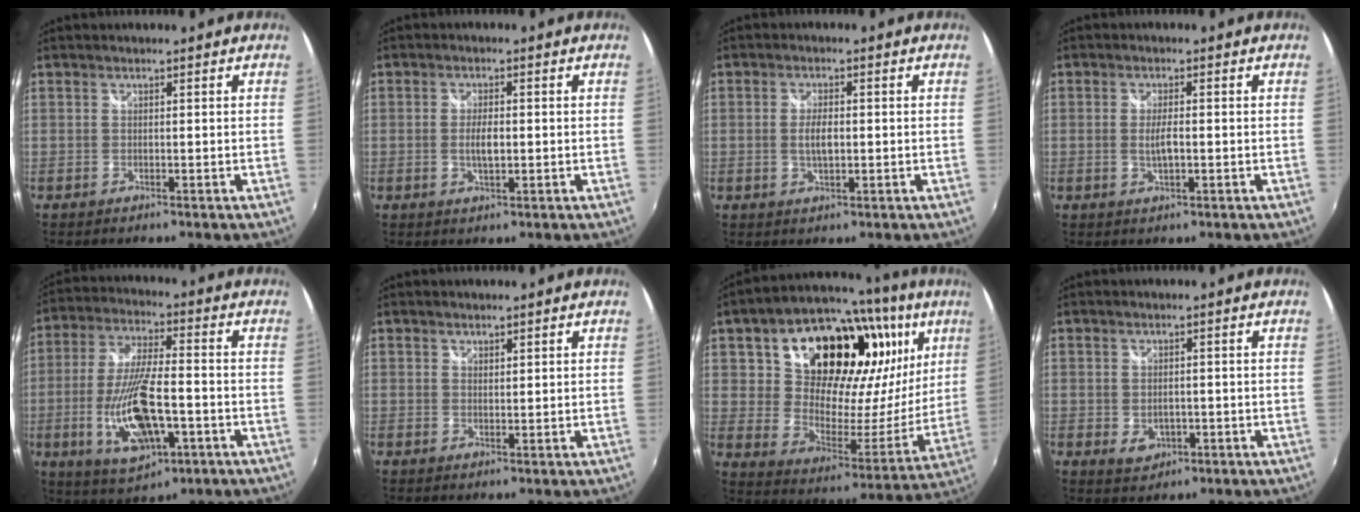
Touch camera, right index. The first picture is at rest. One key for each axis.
{"total": 3.5, "fx": -0.4, "fy": 1.3, "fz": 3.2, "tx": -0.058, "ty": -0.002, "tz": -0.006}
{"total": 3.6, "fx": -0.2, "fy": 1.4, "fz": 3.3, "tx": -0.060, "ty": -0.002, "tz": -0.004}
{"total": 3.1, "fx": -0.4, "fy": 0.8, "fz": 3.0, "tx": -0.054, "ty": -0.005, "tz": -0.006}
{"total": 16.2, "fx": -4.8, "fy": 6.1, "fz": 14.2, "tx": -0.293, "ty": -0.017, "tz": -0.076}
{"total": 1.1, "fx": 0.9, "fy": 0.6, "fz": 0.2, "tx": -0.001, "ty": 0.000, "tz": 0.015}
{"total": 31.9, "fx": 14.3, "fy": 19.5, "fz": 20.8, "tx": -0.360, "ty": 0.060, "tz": 0.260}
{"total": 3.8, "fx": -0.8, "fy": 3.0, "fz": 2.3, "tx": -0.041, "ty": -0.007, "tz": -0.009}